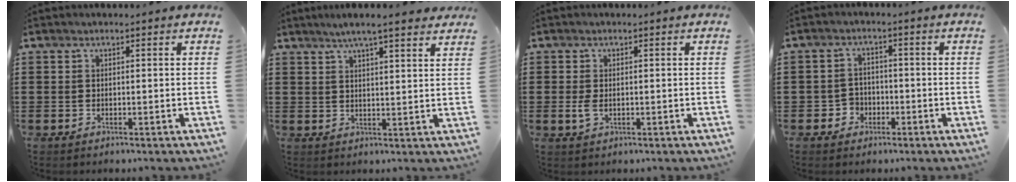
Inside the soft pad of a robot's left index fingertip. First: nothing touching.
{"total": 4.9, "force": [4.1, -0.1, 2.6], "torque": [-0.063, -0.006, 0.072]}
{"total": 1.9, "force": [-0.3, 1.1, 1.6], "torque": [-0.039, -0.002, -0.008]}
{"total": 2.9, "force": [-1.7, 2.3, 0.6], "torque": [-0.020, 0.006, -0.037]}